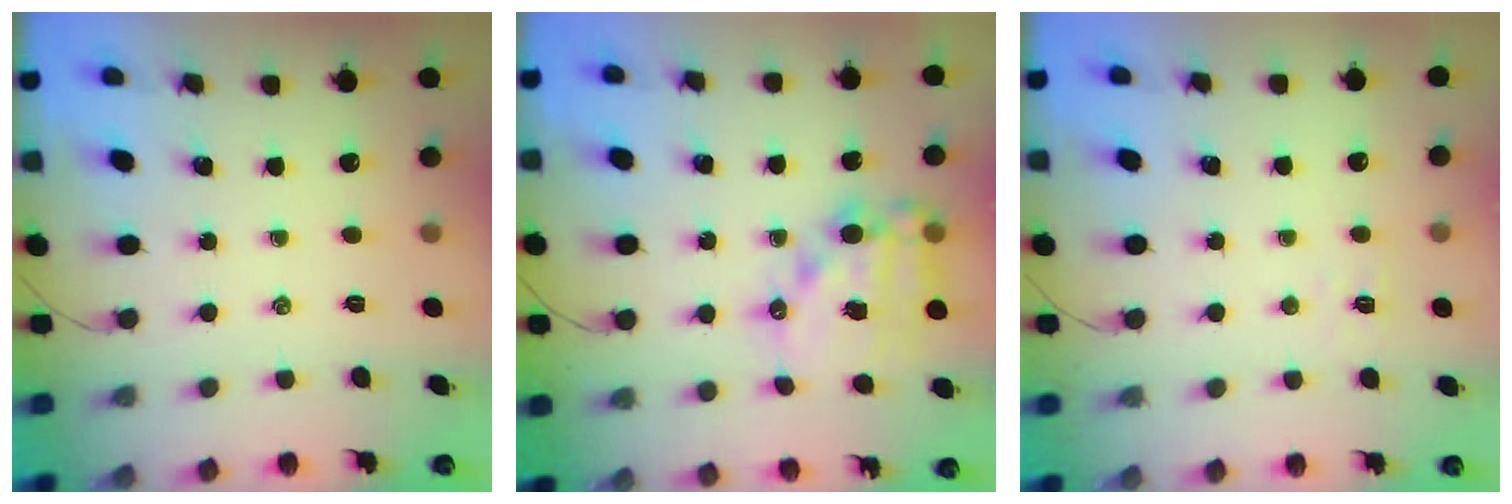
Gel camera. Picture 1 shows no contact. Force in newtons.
{"total": 14.6, "press": 14.3, "slide": 3.0}
{"total": 2.8, "press": 2.7, "slide": 0.8}